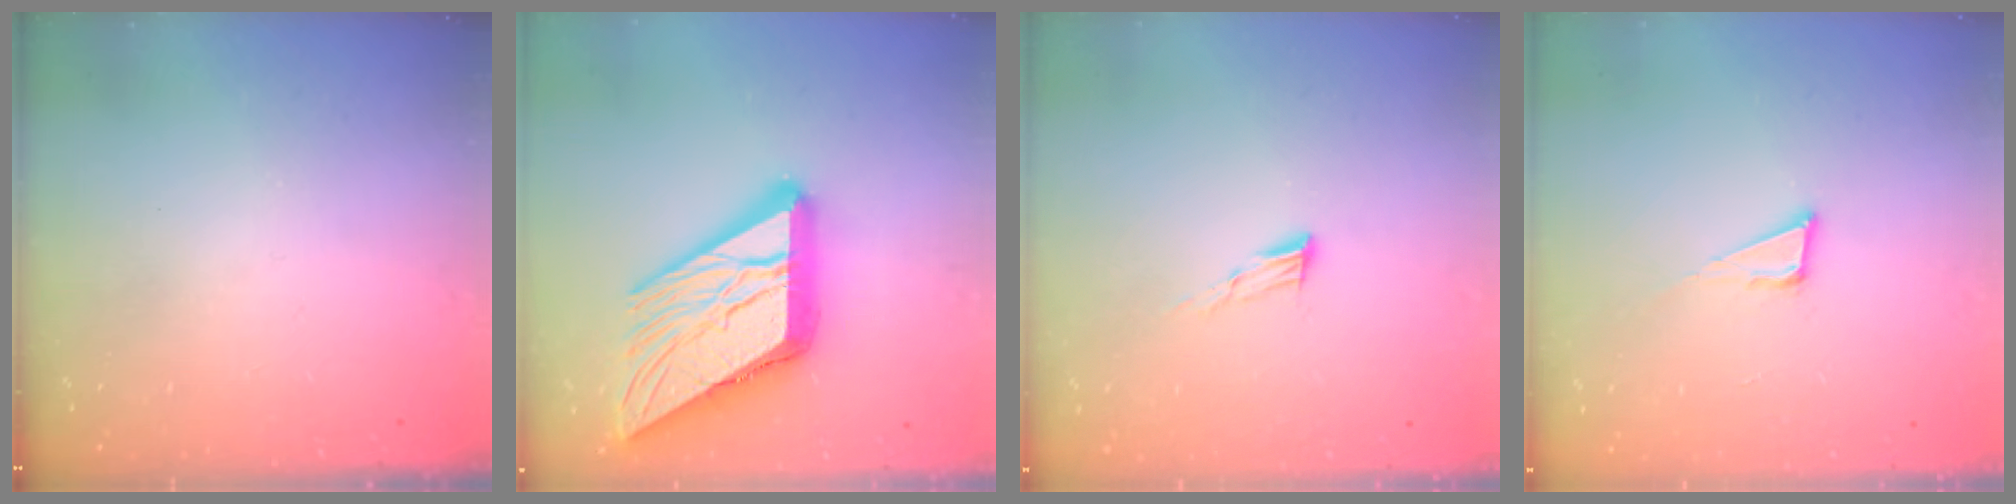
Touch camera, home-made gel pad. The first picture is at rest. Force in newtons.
{"total": 24.2, "press": 24.1, "slide": 2.8}
{"total": 6.6, "press": 6.6, "slide": 1.0}
{"total": 6.4, "press": 5.8, "slide": 2.6}